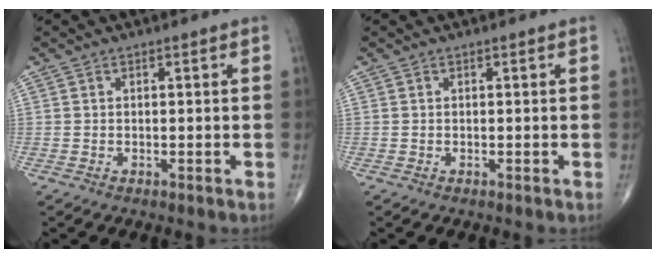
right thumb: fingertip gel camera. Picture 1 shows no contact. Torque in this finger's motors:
{"motor_torque": [-0.09, 0.12, 0.00, 0.00, 0.00]}